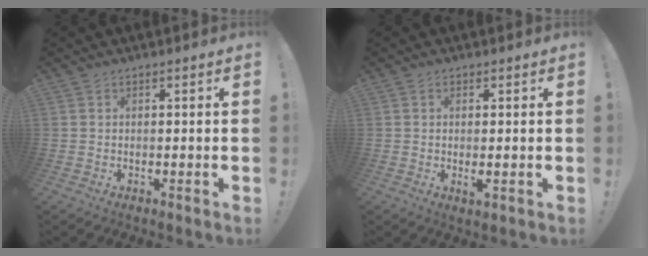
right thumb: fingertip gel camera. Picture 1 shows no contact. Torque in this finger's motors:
{"motor_torque": [-0.20, 0.08, 0.02, 0.26, -0.07]}